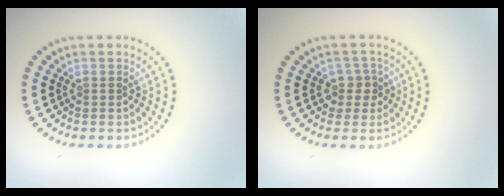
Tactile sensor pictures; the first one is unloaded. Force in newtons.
{"total": 1.9, "press": 1.5, "slide": 1.1}